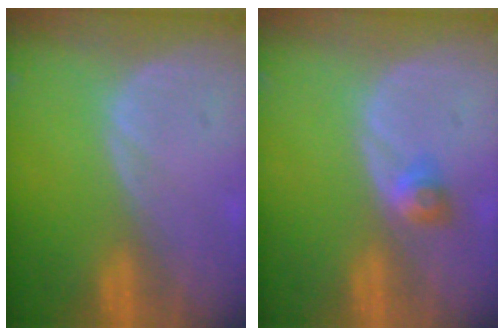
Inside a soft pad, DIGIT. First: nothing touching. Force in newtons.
{"total": 2.5, "press": 2.2, "slide": 1.3}